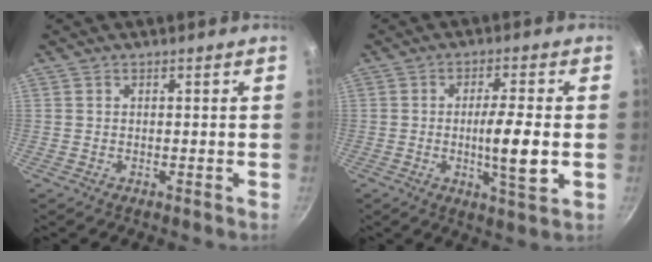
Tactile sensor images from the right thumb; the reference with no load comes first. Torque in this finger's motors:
{"motor_torque": [2.63, 2.38, 1.52, -0.54, 0.54]}